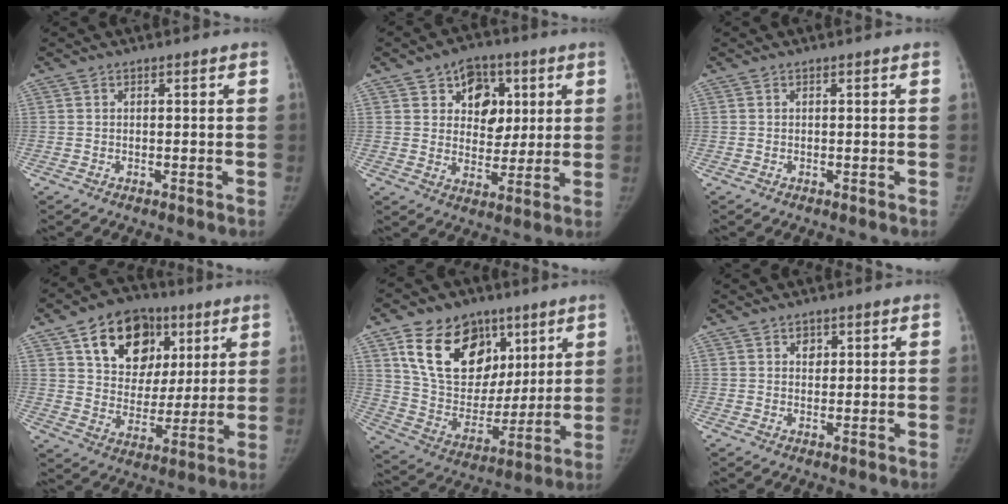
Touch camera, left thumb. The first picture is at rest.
{"total": 11.1, "force": [4.1, 8.4, 6.0], "torque": [-0.034, -0.013, 0.064]}
{"total": 0.0}
{"total": 18.3, "force": [8.1, 13.0, 9.9], "torque": [-0.111, -0.015, 0.135]}
{"total": 22.2, "force": [10.5, 15.5, 12.0], "torque": [-0.161, -0.025, 0.192]}
{"total": 1.8, "force": [0.9, 1.4, 0.8], "torque": [0.002, -0.004, 0.014]}